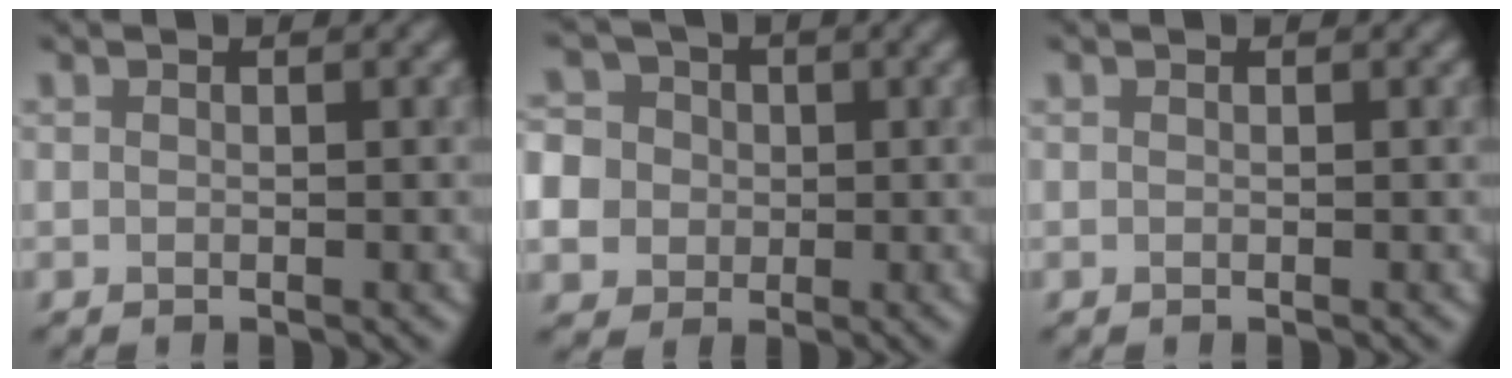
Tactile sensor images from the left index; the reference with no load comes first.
{"total": 8.3, "force": [-1.3, 7.8, 2.5], "torque": [-0.066, 0.006, -0.057]}
{"total": 0.0}